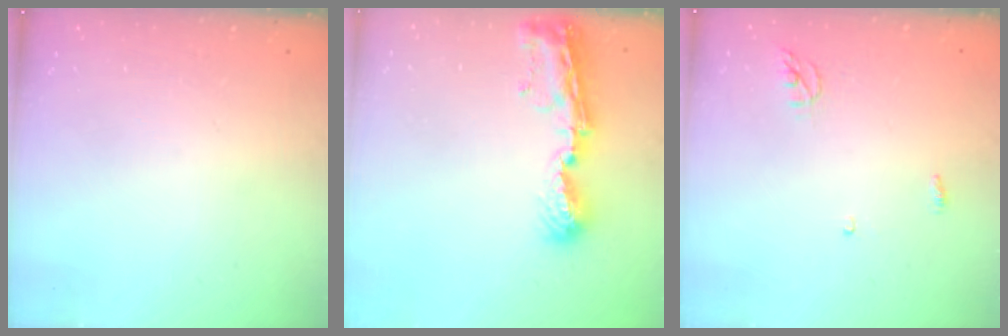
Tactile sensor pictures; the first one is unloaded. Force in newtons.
{"total": 9.8, "press": 9.7, "slide": 1.0}
{"total": 3.5, "press": 3.5, "slide": 0.3}